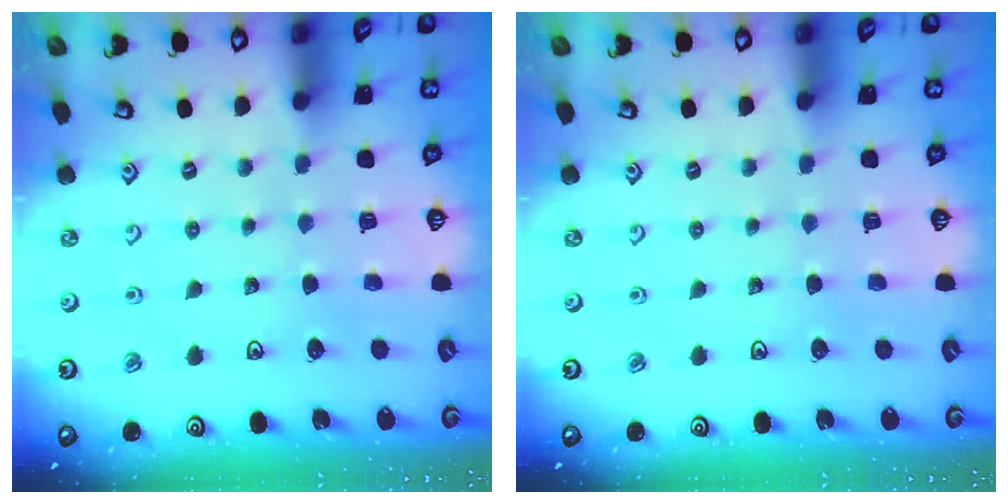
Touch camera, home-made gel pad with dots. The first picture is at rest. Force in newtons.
{"total": 0.0}